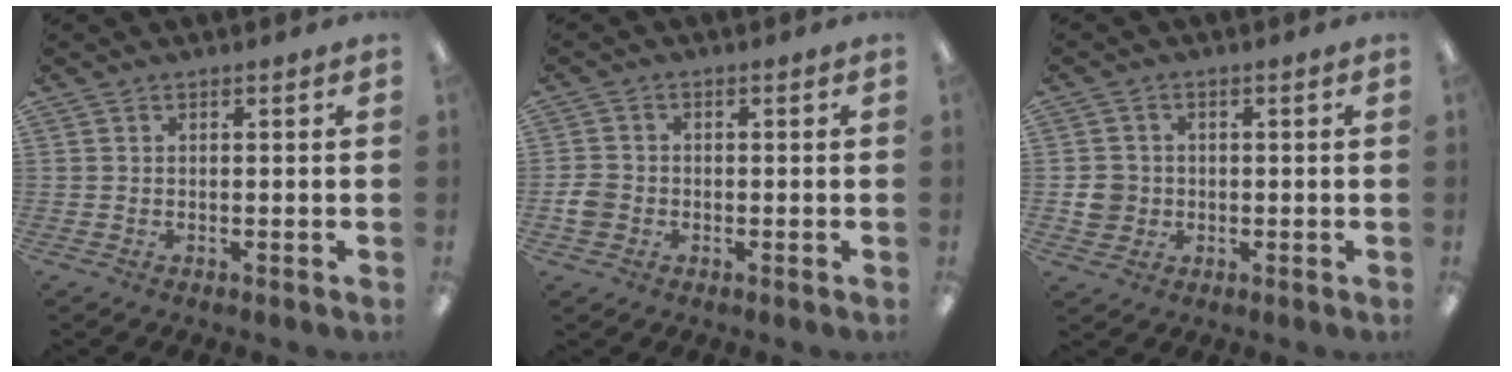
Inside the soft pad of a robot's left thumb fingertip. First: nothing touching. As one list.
[{"total": 3.6, "force": [-1.1, 3.0, 1.5], "torque": [-0.031, 0.007, -0.021]}, {"total": 4.7, "force": [-0.4, 4.5, 1.4], "torque": [-0.011, 0.006, -0.008]}]